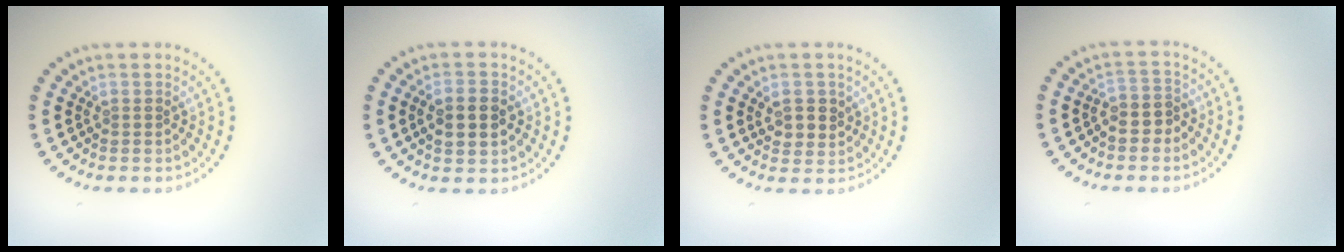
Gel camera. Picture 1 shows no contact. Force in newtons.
{"total": 2.9, "press": 2.9, "slide": 0.1}
{"total": 2.5, "press": 2.4, "slide": 0.8}
{"total": 2.2, "press": 2.0, "slide": 1.0}